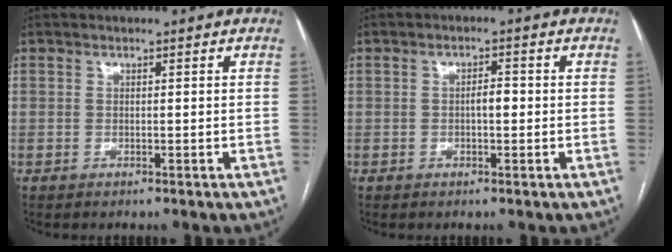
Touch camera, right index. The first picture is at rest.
{"total": 2.1, "force": [-0.3, 0.7, 2.0], "torque": [-0.030, 0.005, -0.006]}